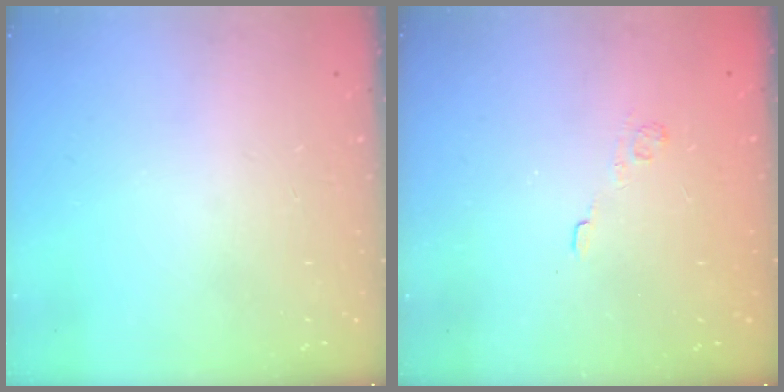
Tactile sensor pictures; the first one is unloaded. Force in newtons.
{"total": 3.1, "press": 2.8, "slide": 1.3}